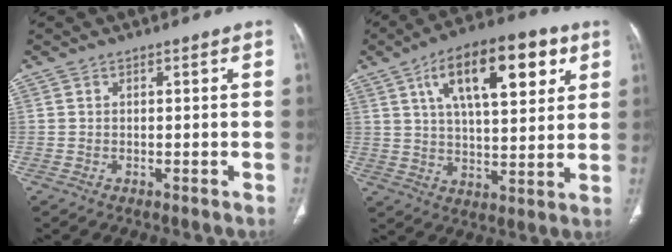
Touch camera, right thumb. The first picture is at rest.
{"total": 19.0, "force": [8.0, 8.0, 15.3], "torque": [-0.208, -0.009, 0.124]}